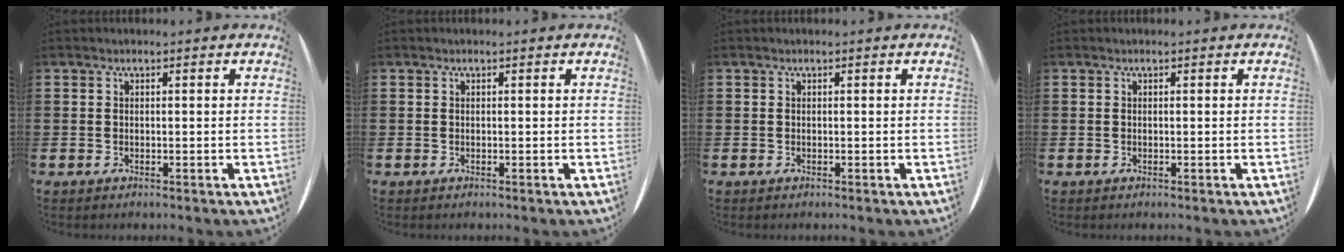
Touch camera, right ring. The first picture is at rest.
{"total": 0.0}
{"total": 0.0}
{"total": 0.0}